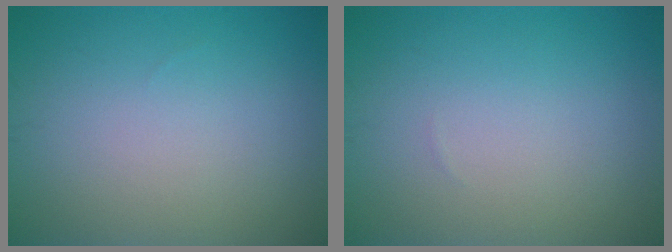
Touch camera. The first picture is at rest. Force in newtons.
{"total": 0.0}